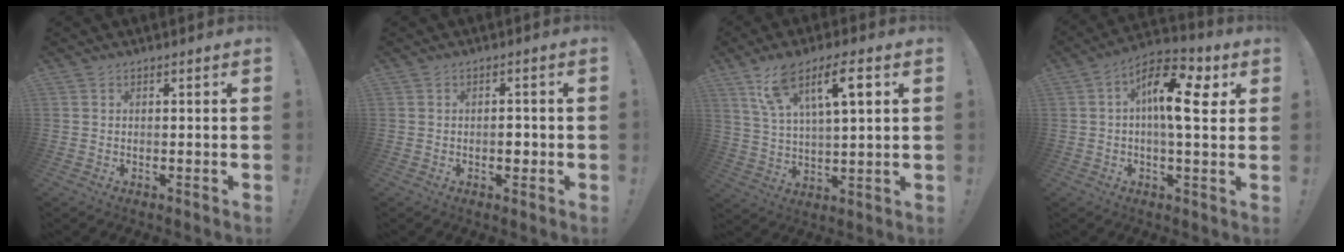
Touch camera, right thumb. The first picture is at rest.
{"total": 2.9, "force": [-0.9, 1.9, 2.0], "torque": [-0.017, 0.001, -0.018]}
{"total": 12.9, "force": [6.5, 4.1, 10.3], "torque": [-0.179, -0.009, 0.109]}
{"total": 15.2, "force": [4.0, 6.1, 13.3], "torque": [-0.209, -0.006, 0.061]}